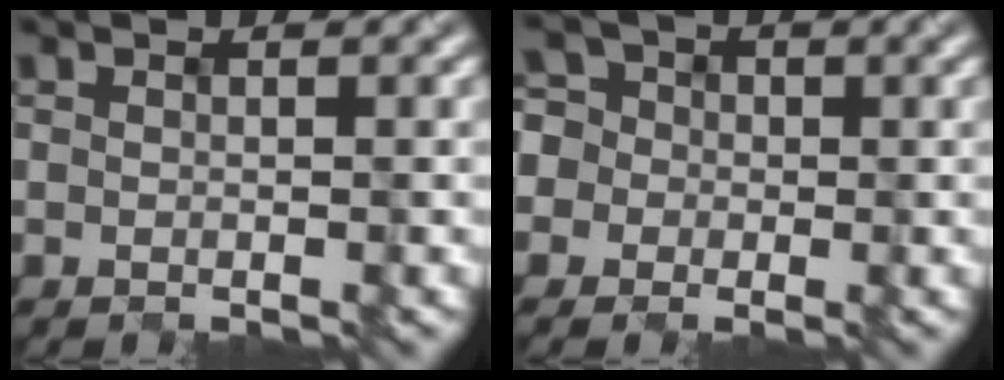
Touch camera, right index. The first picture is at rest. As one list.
[{"total": 5.1, "force": [0.8, 4.8, 1.4], "torque": [-0.037, 0.026, 0.007]}]